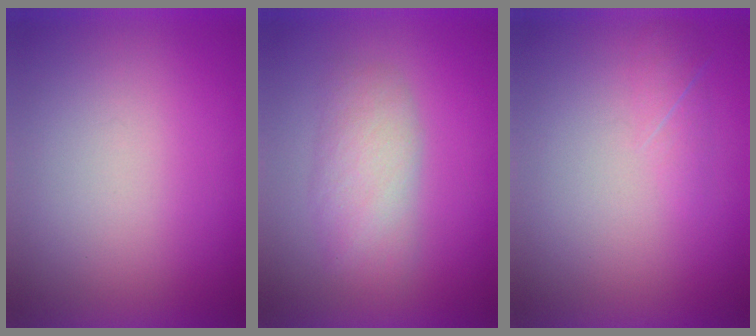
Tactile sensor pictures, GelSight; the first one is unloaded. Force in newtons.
{"total": 4.0}
{"total": 1.9}